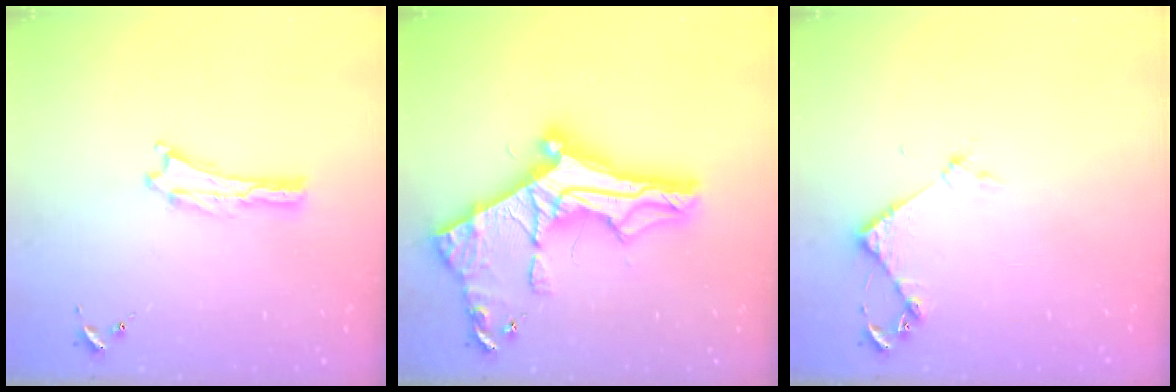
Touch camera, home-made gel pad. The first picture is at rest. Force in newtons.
{"total": 12.4, "press": 12.3, "slide": 1.4}
{"total": 3.7, "press": 3.7, "slide": 0.3}